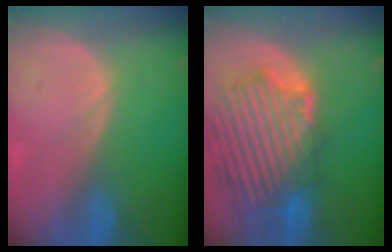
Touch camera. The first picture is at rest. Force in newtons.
{"total": 11.4, "press": 10.8, "slide": 3.5}